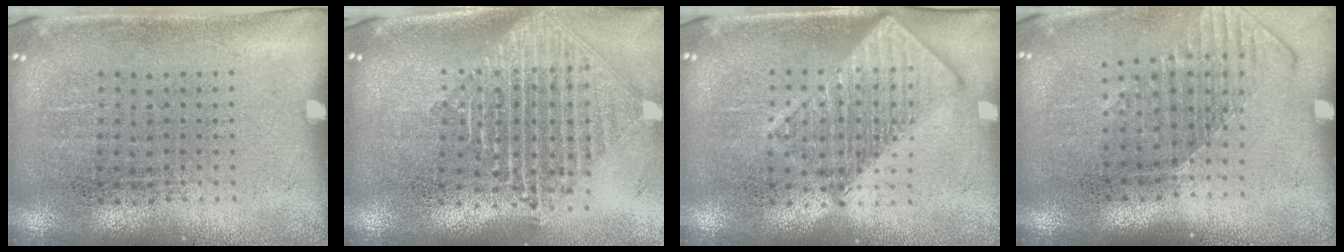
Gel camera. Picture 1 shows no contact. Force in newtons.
{"total": 2.3, "press": 1.8, "slide": 1.4}
{"total": 2.7, "press": 2.7, "slide": 0.3}
{"total": 1.6, "press": 1.2, "slide": 1.1}